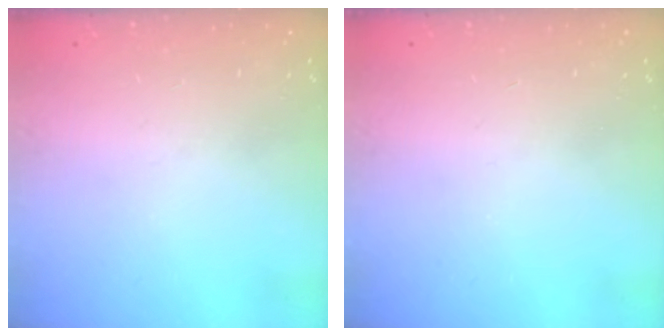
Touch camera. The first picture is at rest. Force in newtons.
{"total": 0.0}